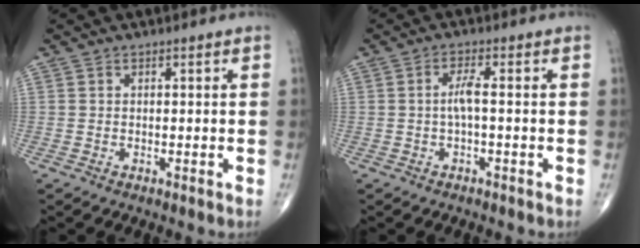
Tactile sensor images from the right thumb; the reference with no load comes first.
{"total": 2.5, "force": [-0.3, 0.3, 2.5], "torque": [-0.055, 0.009, -0.007]}